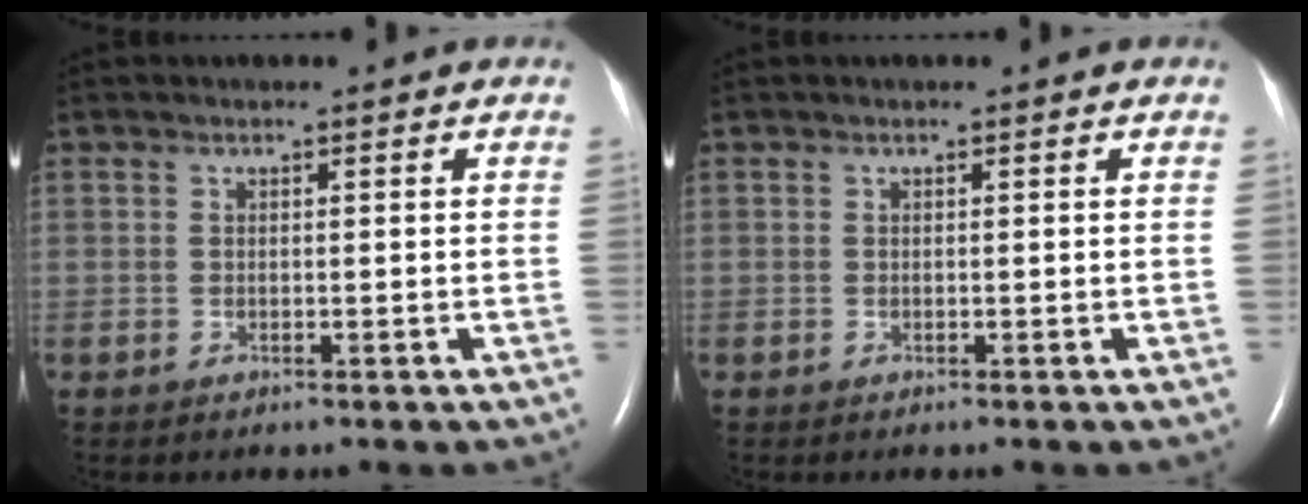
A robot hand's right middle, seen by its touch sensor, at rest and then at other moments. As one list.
[{"total": 0.0}]